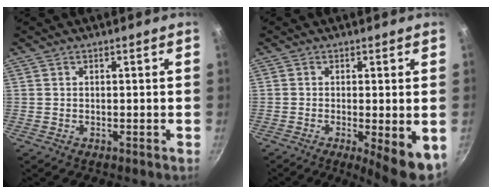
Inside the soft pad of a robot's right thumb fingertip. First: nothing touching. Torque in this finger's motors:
{"motor_torque": [0.53, 0.58, 0.25, -0.33, 0.10]}